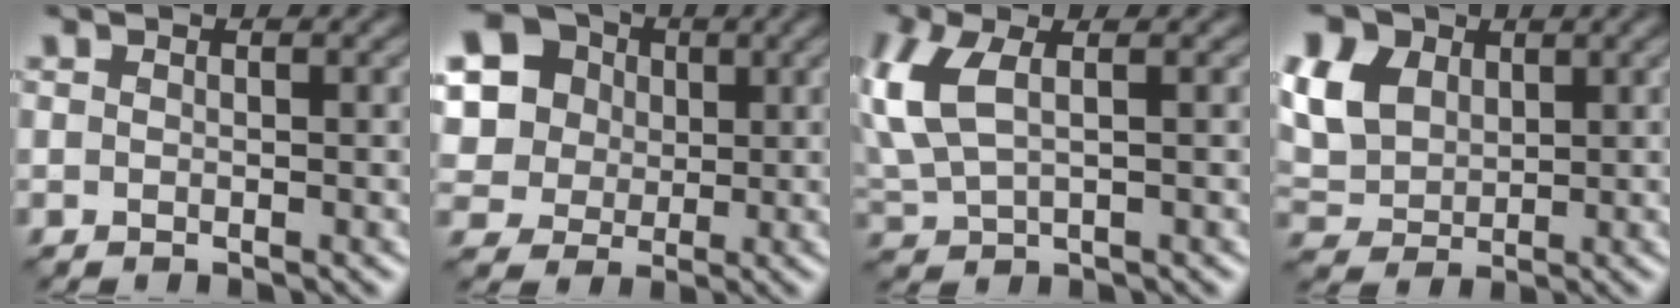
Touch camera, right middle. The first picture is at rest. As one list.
[{"total": 16.0, "force": [5.6, 13.9, 5.8], "torque": [-0.186, 0.038, 0.092]}, {"total": 4.8, "force": [1.3, 2.3, 4.0], "torque": [-0.111, 0.008, 0.028]}, {"total": 12.9, "force": [5.8, 9.2, 6.9], "torque": [-0.171, 0.040, 0.103]}]